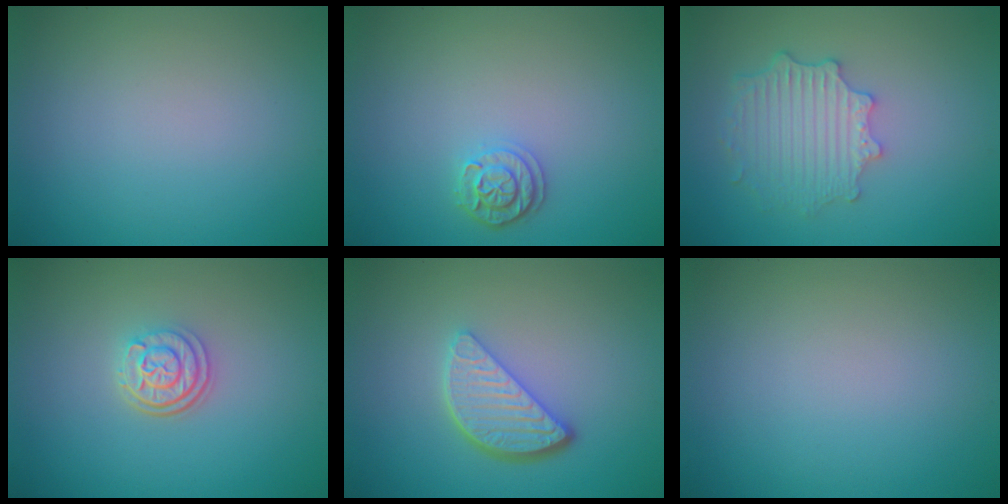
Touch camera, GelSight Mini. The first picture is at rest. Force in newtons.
{"total": 2.0, "press": 1.9, "slide": 0.5}
{"total": 4.2, "press": 3.5, "slide": 2.4}
{"total": 3.0, "press": 2.4, "slide": 1.7}
{"total": 3.9, "press": 3.2, "slide": 2.2}
{"total": 0.0}